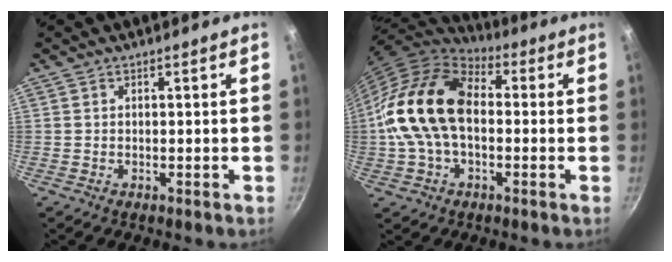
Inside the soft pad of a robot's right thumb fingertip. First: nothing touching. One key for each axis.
{"total": 18.2, "fx": -0.1, "fy": 12.1, "fz": 13.6, "tx": -0.236, "ty": 0.038, "tz": -0.016}